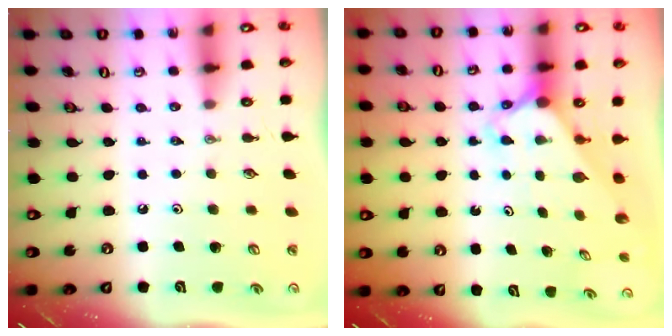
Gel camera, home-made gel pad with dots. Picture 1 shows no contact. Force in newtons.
{"total": 2.4, "press": 2.4, "slide": 0.2}